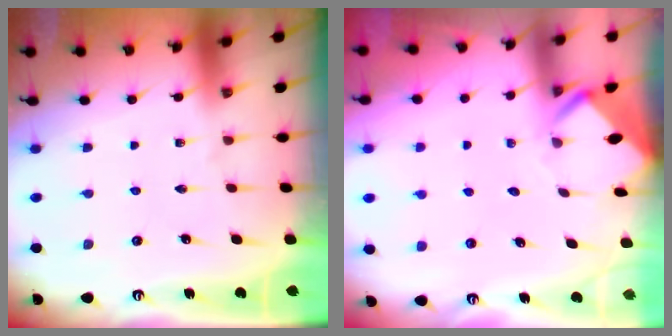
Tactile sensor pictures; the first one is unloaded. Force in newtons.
{"total": 3.5, "press": 3.5, "slide": 0.2}